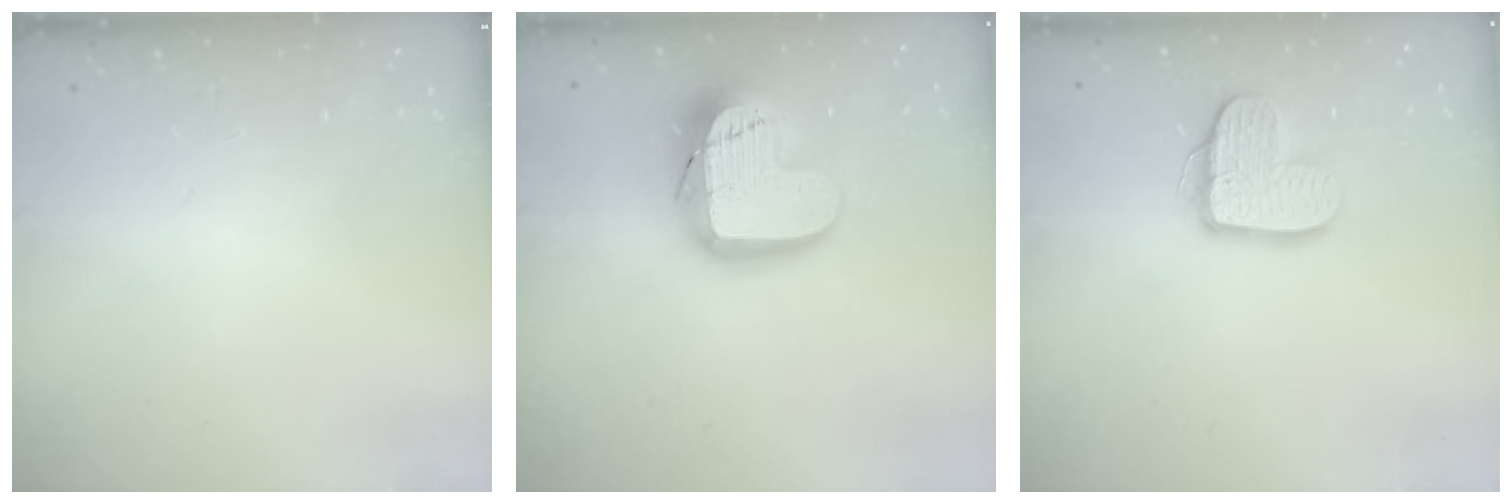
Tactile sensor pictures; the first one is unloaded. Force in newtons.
{"total": 18.4, "press": 18.3, "slide": 1.4}
{"total": 11.5, "press": 11.5, "slide": 0.6}